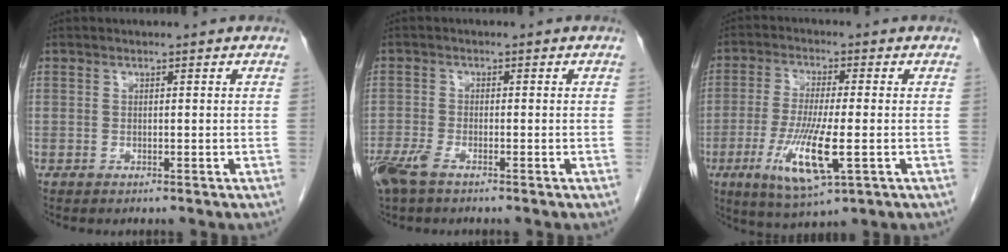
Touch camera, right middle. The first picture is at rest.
{"total": 4.5, "force": [-3.1, 1.2, 3.0], "torque": [-0.069, -0.009, -0.060]}
{"total": 10.5, "force": [-2.9, 1.4, 10.0], "torque": [-0.203, -0.025, -0.050]}